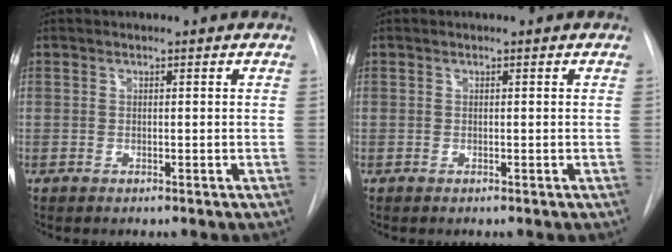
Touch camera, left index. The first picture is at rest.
{"total": 0.0}